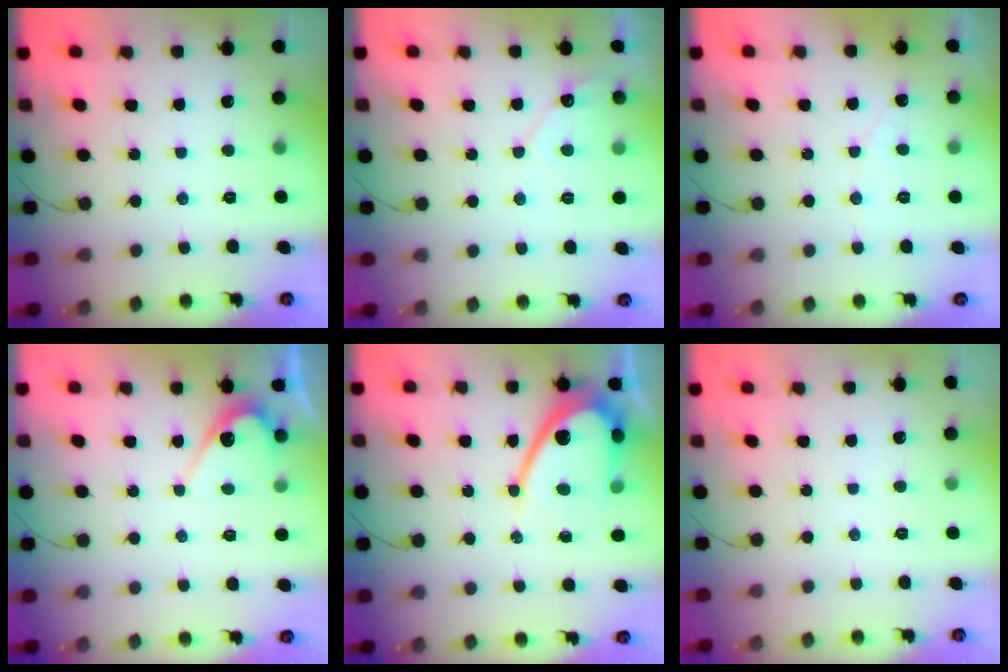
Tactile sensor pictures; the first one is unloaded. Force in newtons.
{"total": 4.6, "press": 4.6, "slide": 0.3}
{"total": 2.1, "press": 2.1, "slide": 0.1}
{"total": 5.8, "press": 5.8, "slide": 0.4}
{"total": 12.8, "press": 12.8, "slide": 0.4}
{"total": 0.0}